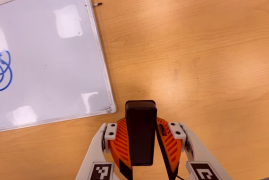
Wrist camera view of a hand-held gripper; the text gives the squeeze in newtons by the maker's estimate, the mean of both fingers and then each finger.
{"total": 7.6, "left": 6.9, "right": 8.3}